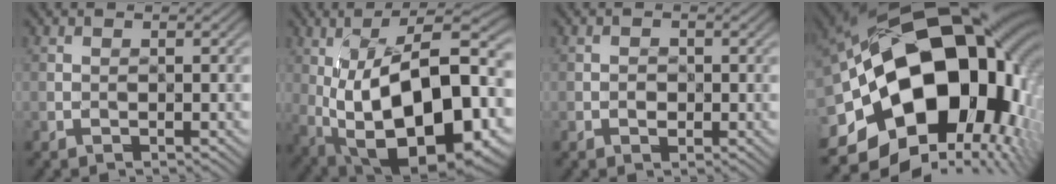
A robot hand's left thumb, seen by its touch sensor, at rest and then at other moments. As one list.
[{"total": 19.5, "force": [-2.2, 9.0, 17.2], "torque": [-0.274, -0.005, -0.026]}, {"total": 0.8, "force": [-0.1, 0.8, 0.2], "torque": [0.000, -0.006, 0.000]}, {"total": 22.1, "force": [-1.7, 14.7, 16.3], "torque": [-0.327, -0.047, -0.009]}]